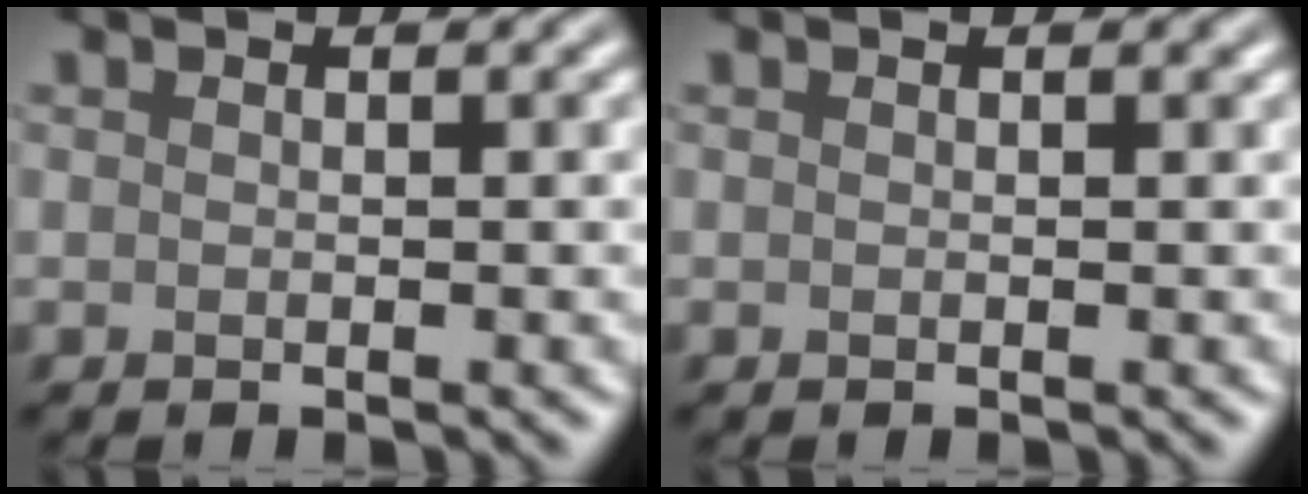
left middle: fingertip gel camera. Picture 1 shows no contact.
{"total": 0.0}